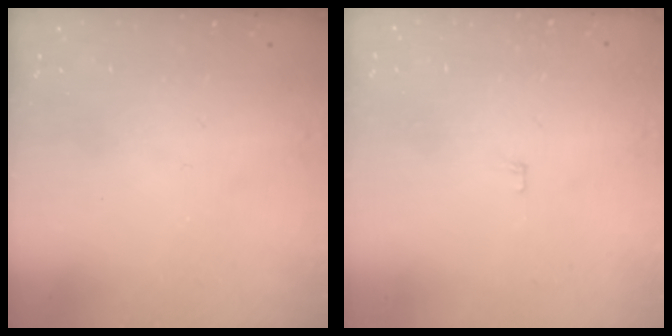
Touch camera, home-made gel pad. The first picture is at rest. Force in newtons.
{"total": 3.4, "press": 3.4, "slide": 0.3}